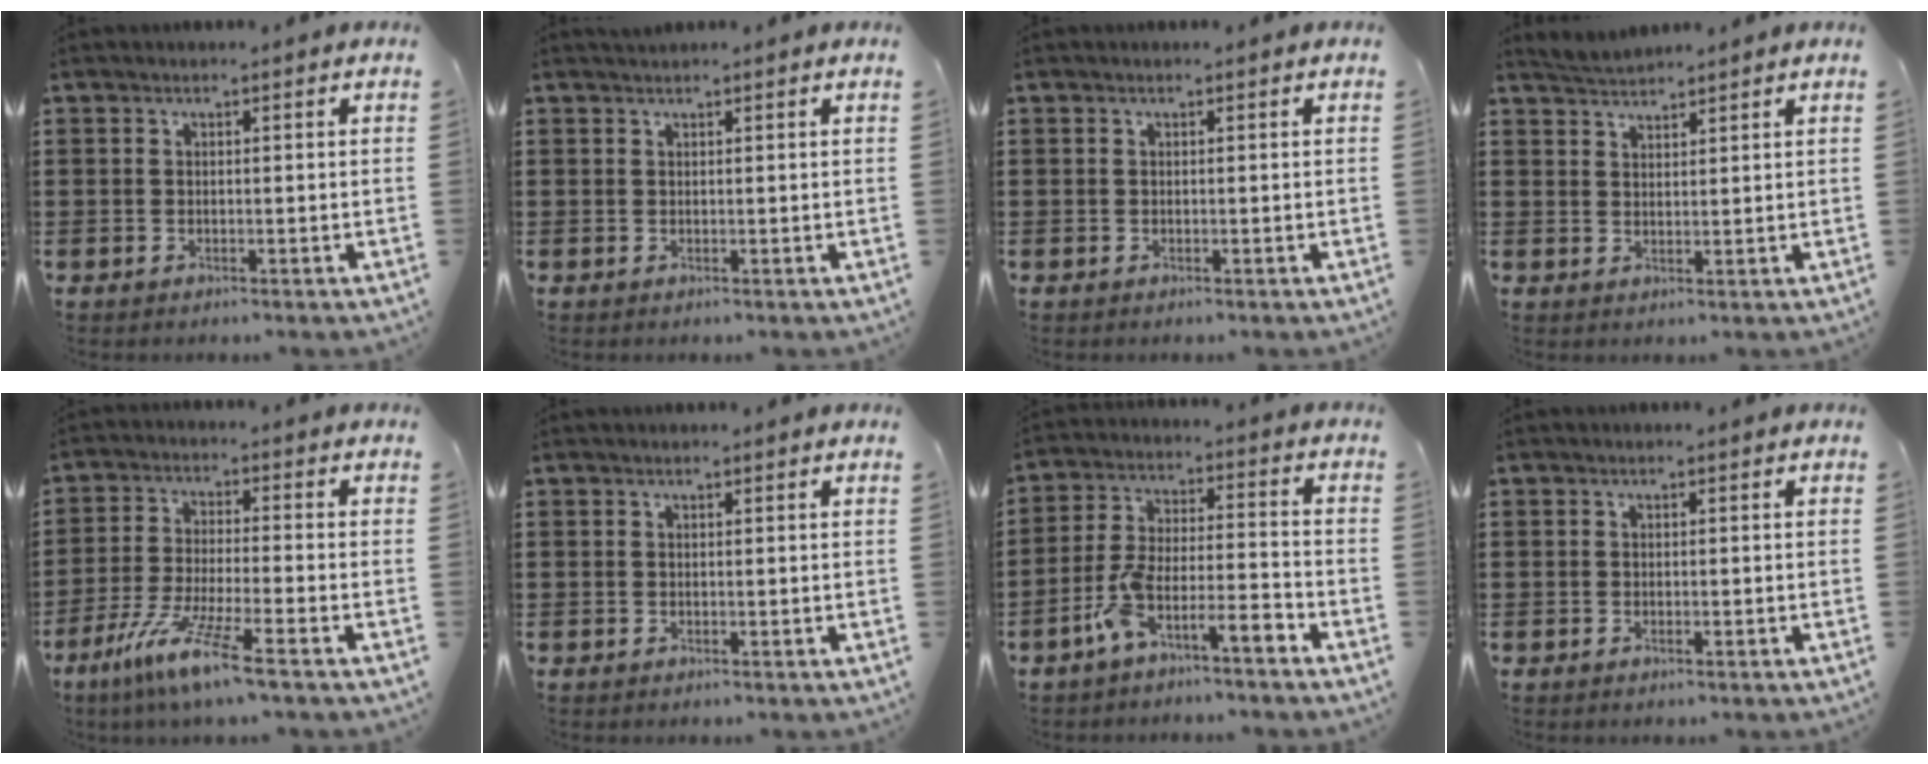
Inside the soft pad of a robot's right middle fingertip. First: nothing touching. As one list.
[{"total": 0.8, "force": [0.7, -0.1, 0.2], "torque": [-0.005, 0.000, 0.014]}, {"total": 0.0}, {"total": 2.8, "force": [2.8, 0.0, 0.0], "torque": [-0.008, -0.003, 0.054]}, {"total": 8.5, "force": [-6.1, -0.2, 5.9], "torque": [-0.126, -0.016, -0.119]}, {"total": 0.0}, {"total": 7.4, "force": [-5.7, 1.0, 4.5], "torque": [-0.101, 0.000, -0.116]}, {"total": 0.0}]